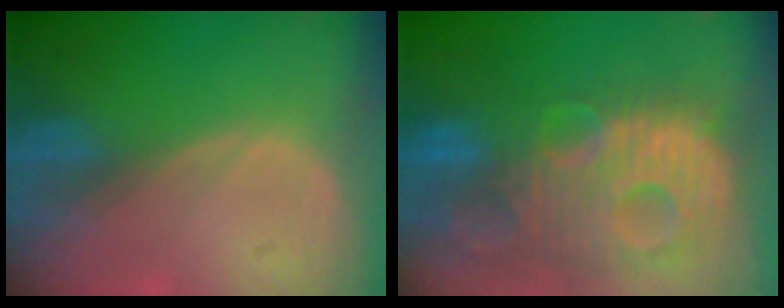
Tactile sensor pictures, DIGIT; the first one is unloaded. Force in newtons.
{"total": 13.9, "press": 12.0, "slide": 7.1}